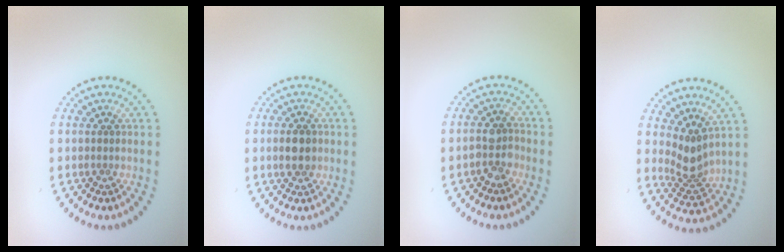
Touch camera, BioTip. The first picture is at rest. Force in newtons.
{"total": 2.9, "press": 2.9, "slide": 0.0}
{"total": 2.3, "press": 2.1, "slide": 1.0}
{"total": 2.8, "press": 2.1, "slide": 1.9}